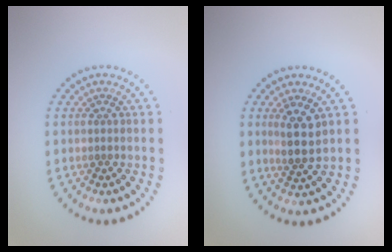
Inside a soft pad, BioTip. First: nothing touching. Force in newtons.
{"total": 2.8, "press": 2.5, "slide": 1.3}